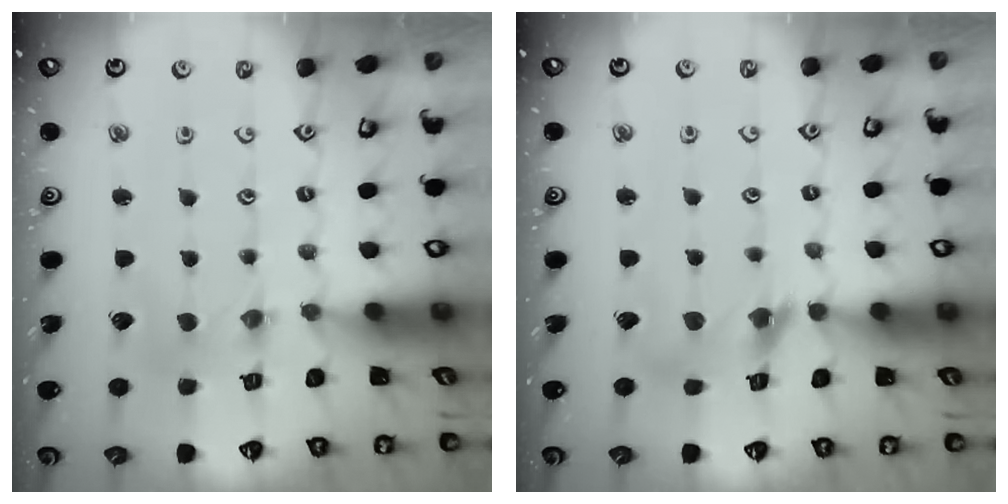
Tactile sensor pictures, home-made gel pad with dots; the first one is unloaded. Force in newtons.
{"total": 8.0, "press": 7.9, "slide": 0.8}